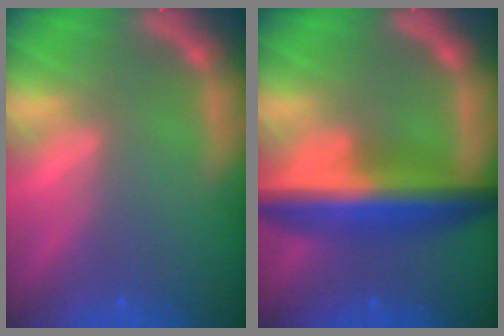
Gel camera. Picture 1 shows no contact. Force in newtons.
{"total": 8.5}